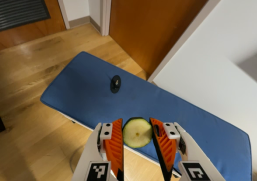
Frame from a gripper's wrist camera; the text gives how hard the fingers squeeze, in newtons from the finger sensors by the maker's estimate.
{"total": 10.9, "left": 11.6, "right": 10.2}